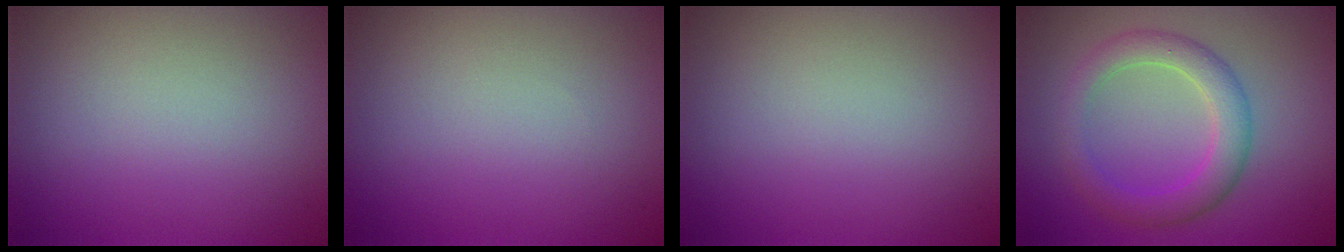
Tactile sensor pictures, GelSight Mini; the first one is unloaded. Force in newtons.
{"total": 0.0}
{"total": 0.0}
{"total": 4.0, "press": 3.9, "slide": 0.4}